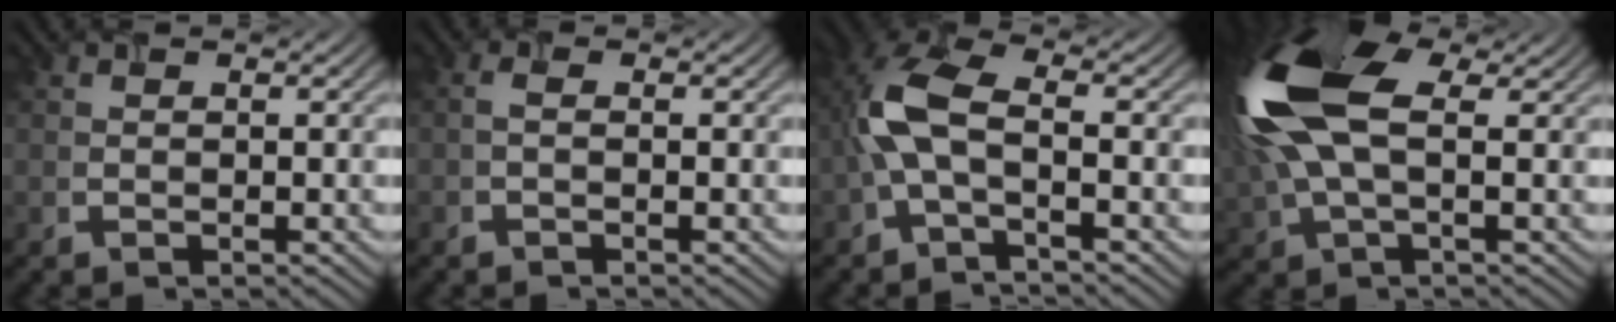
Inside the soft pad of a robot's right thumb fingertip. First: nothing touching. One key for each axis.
{"total": 0.9, "fx": -0.6, "fy": 0.0, "fz": 0.7, "tx": -0.017, "ty": 0.006, "tz": -0.014}
{"total": 6.2, "fx": -1.4, "fy": 2.4, "fz": 5.6, "tx": -0.136, "ty": 0.017, "tz": -0.038}
{"total": 16.2, "fx": 3.2, "fy": 7.9, "fz": 13.8, "tx": -0.343, "ty": 0.016, "tz": 0.052}